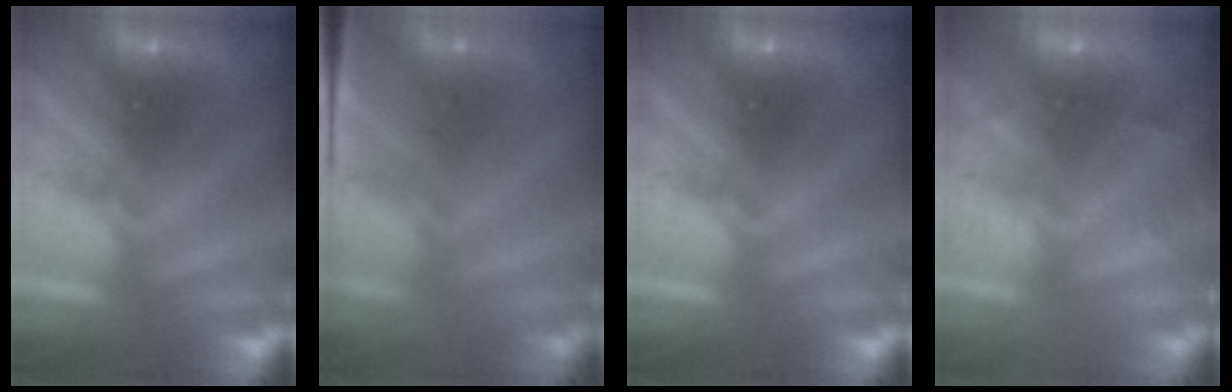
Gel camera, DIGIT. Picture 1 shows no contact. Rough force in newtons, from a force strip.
{"total": 1.1}
{"total": 0.0}
{"total": 2.2}